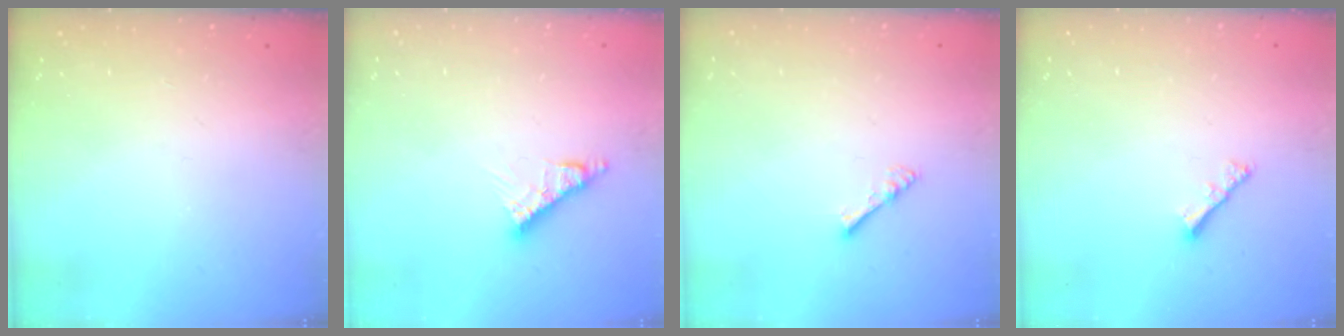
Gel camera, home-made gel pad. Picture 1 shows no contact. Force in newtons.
{"total": 7.5, "press": 7.5, "slide": 0.5}
{"total": 4.0, "press": 3.9, "slide": 0.6}
{"total": 2.4, "press": 2.4, "slide": 0.6}